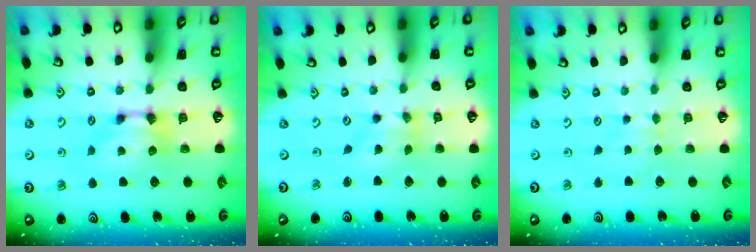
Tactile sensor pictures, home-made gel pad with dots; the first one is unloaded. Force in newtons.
{"total": 1.3, "press": 0.0, "slide": 1.3}
{"total": 2.9, "press": 2.8, "slide": 0.4}